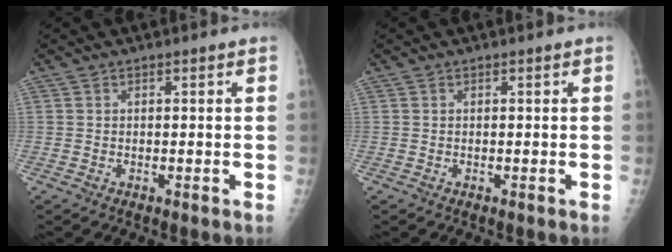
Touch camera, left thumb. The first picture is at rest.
{"total": 0.0}